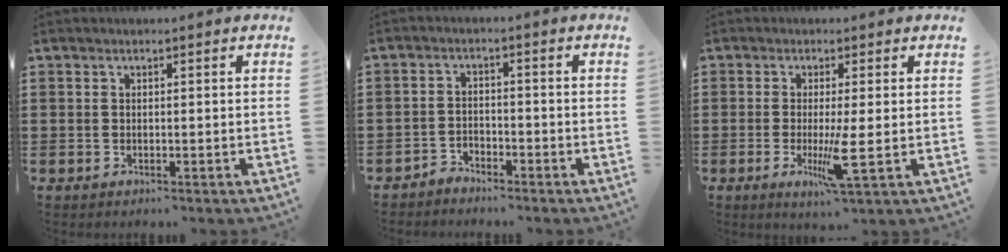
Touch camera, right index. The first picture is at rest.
{"total": 2.3, "force": [-2.2, 0.6, -0.2], "torque": [-0.005, 0.005, -0.048]}
{"total": 5.5, "force": [-0.8, 0.1, 5.4], "torque": [-0.108, -0.022, -0.017]}